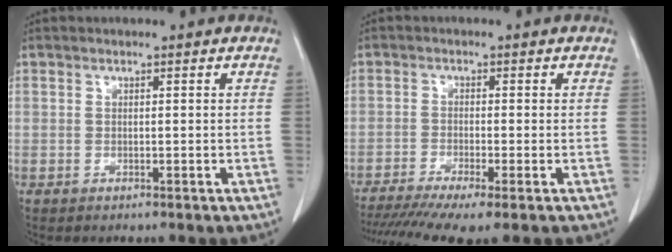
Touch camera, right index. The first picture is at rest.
{"total": 10.0, "force": [-7.1, 1.0, 6.9], "torque": [-0.115, -0.012, -0.119]}